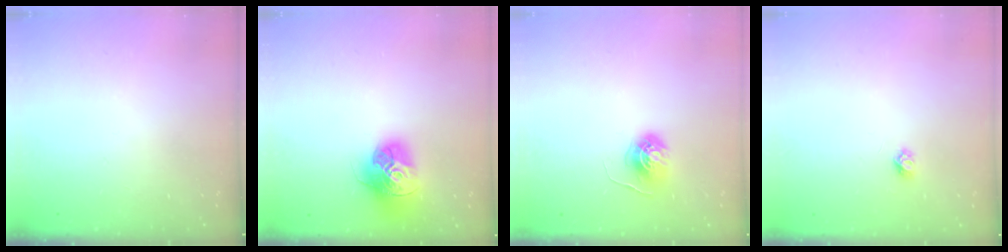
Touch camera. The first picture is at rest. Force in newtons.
{"total": 15.9, "press": 15.8, "slide": 1.7}
{"total": 5.5, "press": 5.5, "slide": 0.3}
{"total": 3.7, "press": 3.7, "slide": 0.4}